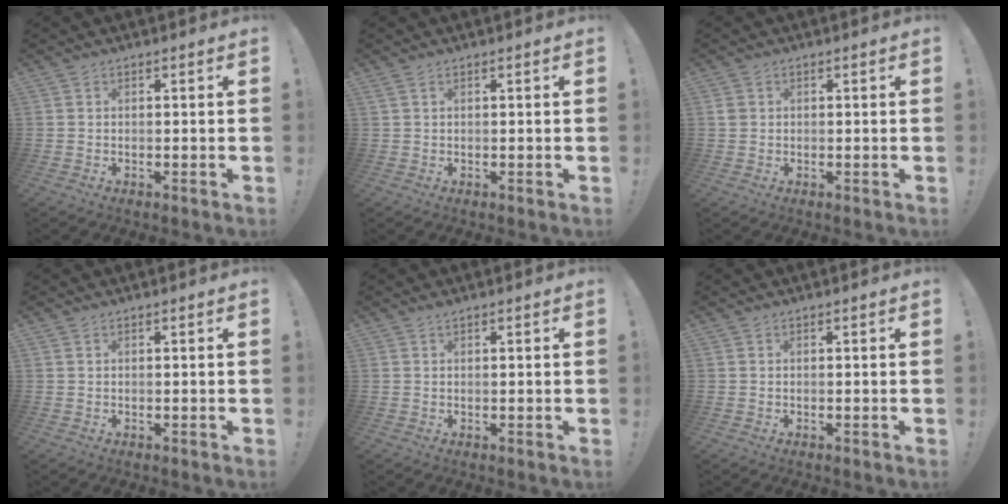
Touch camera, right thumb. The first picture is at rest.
{"total": 1.1, "force": [0.6, 0.3, 0.8], "torque": [-0.021, 0.003, 0.013]}
{"total": 1.5, "force": [0.4, 1.3, 0.6], "torque": [-0.005, 0.000, 0.006]}
{"total": 0.0}
{"total": 0.8, "force": [0.7, -0.2, 0.4], "torque": [-0.001, -0.003, 0.011]}
{"total": 0.0}